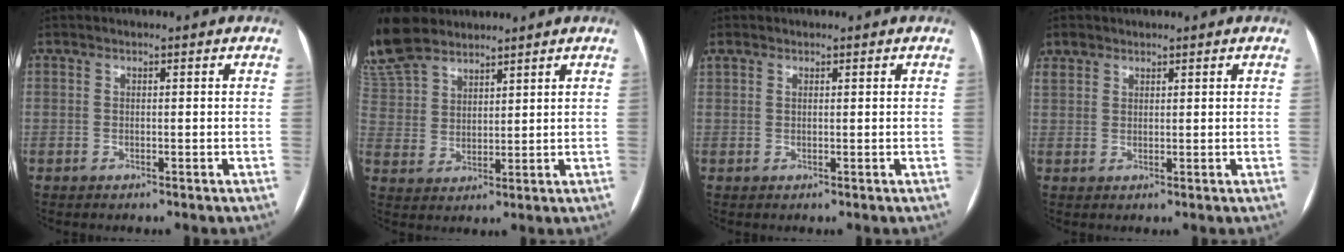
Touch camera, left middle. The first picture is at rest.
{"total": 13.6, "force": [11.8, 5.0, 4.8], "torque": [-0.158, 0.018, 0.243]}
{"total": 1.9, "force": [-0.6, -1.6, -0.9], "torque": [0.000, 0.003, 0.000]}
{"total": 2.6, "force": [1.9, 1.7, 0.4], "torque": [-0.012, 0.013, 0.039]}